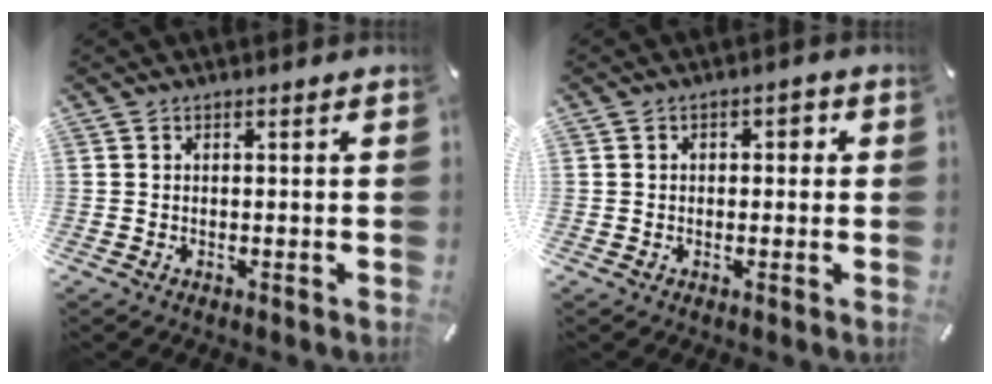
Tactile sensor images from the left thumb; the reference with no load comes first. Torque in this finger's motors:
{"motor_torque": [-0.01, -0.08, -0.06, 0.00, -0.02]}